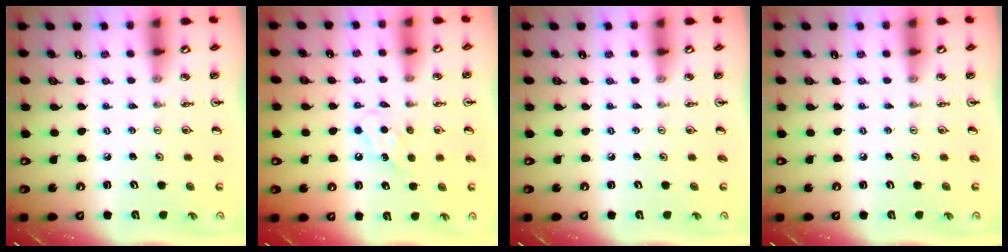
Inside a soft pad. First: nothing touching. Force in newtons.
{"total": 5.0, "press": 4.9, "slide": 0.9}
{"total": 0.0}
{"total": 0.0}